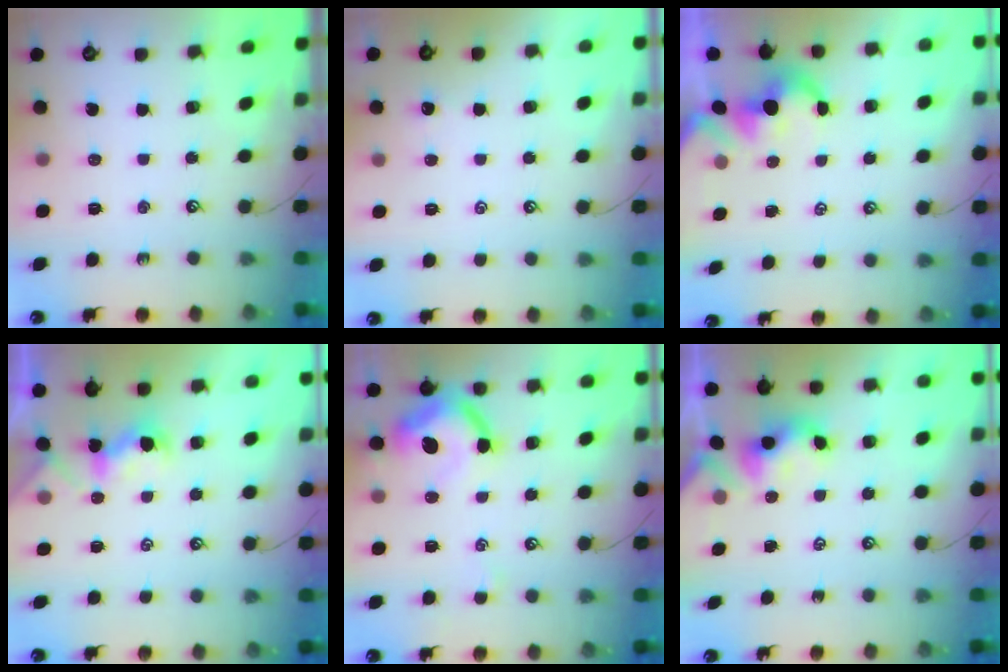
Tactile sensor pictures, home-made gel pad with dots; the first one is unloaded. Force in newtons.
{"total": 2.5, "press": 2.5, "slide": 0.3}
{"total": 1.7, "press": 1.4, "slide": 1.0}
{"total": 1.0, "press": 1.0, "slide": 0.4}
{"total": 6.5, "press": 6.4, "slide": 1.2}
{"total": 3.6, "press": 3.6, "slide": 0.4}